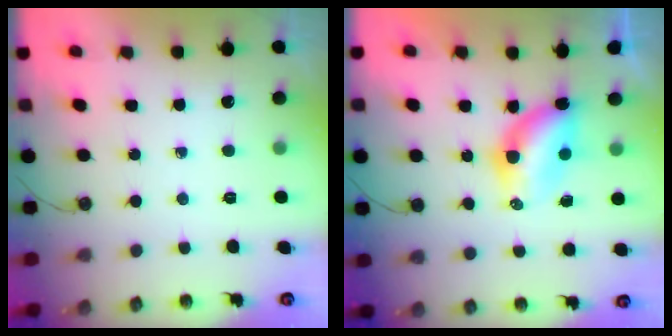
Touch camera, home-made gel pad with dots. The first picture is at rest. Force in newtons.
{"total": 6.0, "press": 6.0, "slide": 0.3}